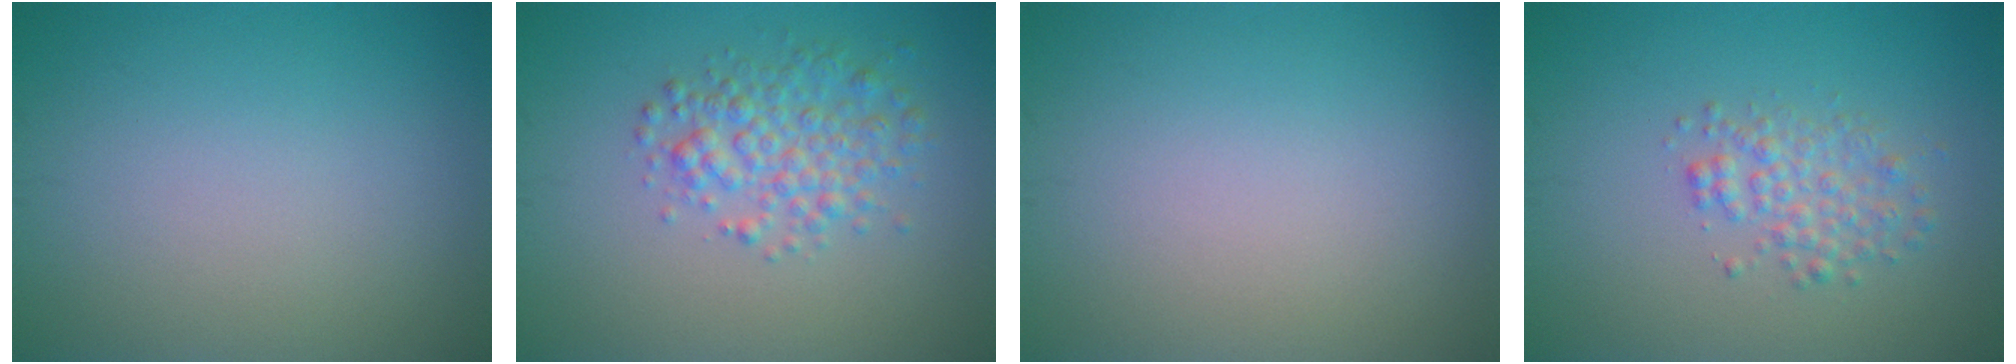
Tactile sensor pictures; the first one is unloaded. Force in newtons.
{"total": 3.5, "press": 3.5, "slide": 0.1}
{"total": 0.0}
{"total": 2.5, "press": 2.5, "slide": 0.0}